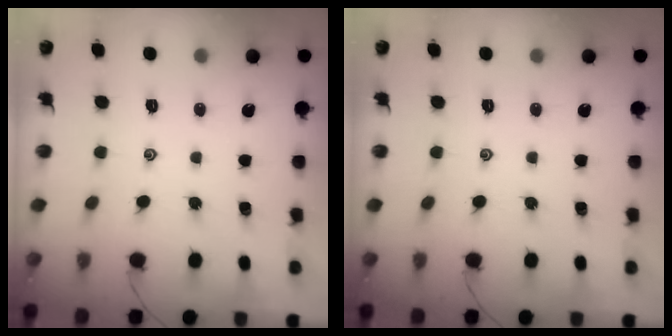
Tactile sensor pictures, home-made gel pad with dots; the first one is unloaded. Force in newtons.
{"total": 0.0}